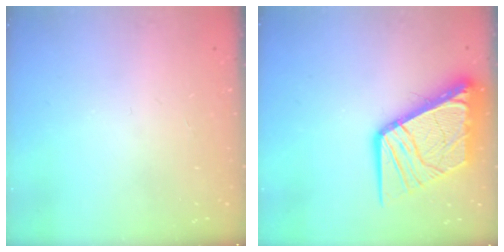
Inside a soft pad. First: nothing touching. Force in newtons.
{"total": 16.5, "press": 16.3, "slide": 2.0}